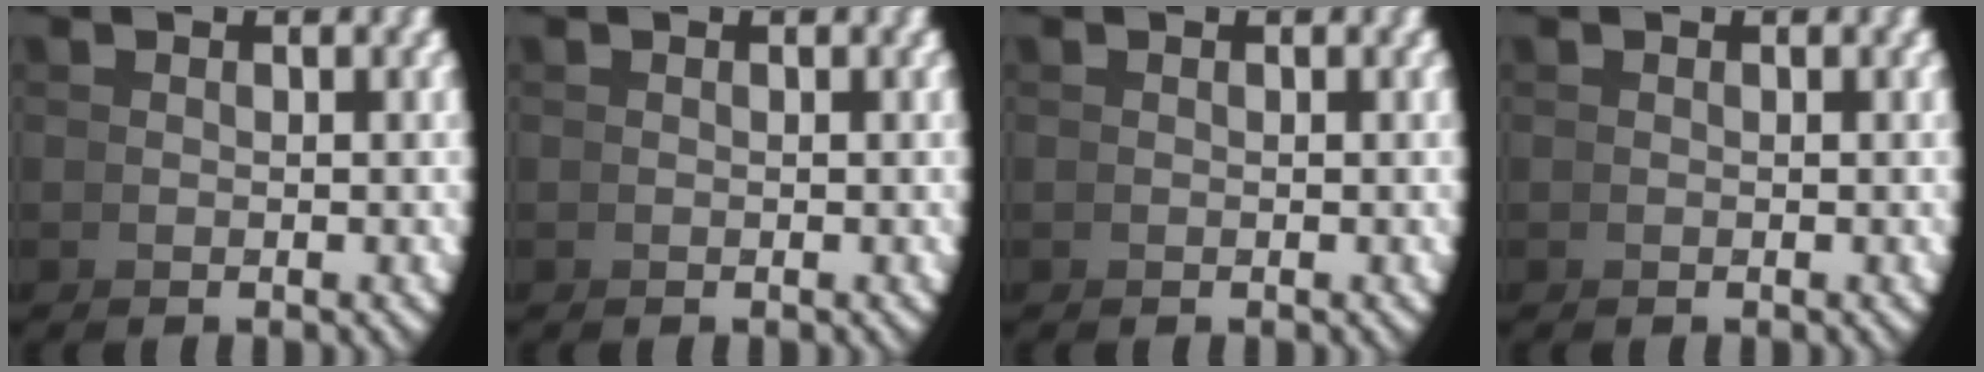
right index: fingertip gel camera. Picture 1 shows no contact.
{"total": 0.0}
{"total": 0.0}
{"total": 0.0}